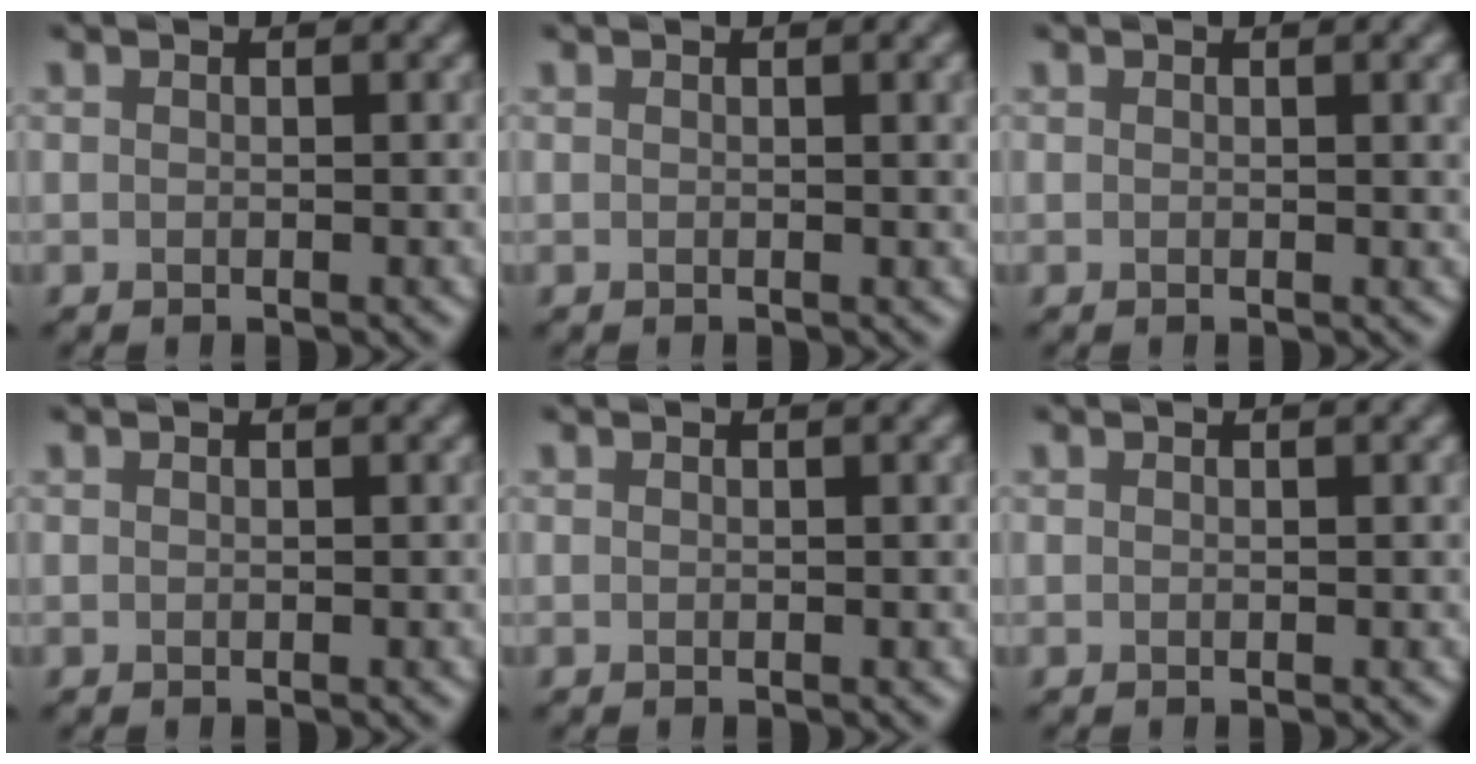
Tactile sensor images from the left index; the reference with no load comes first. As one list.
[{"total": 1.4, "force": [0.3, 0.4, 1.3], "torque": [-0.014, 0.002, 0.003]}, {"total": 1.5, "force": [0.3, 0.4, 1.4], "torque": [-0.014, 0.002, 0.003]}, {"total": 0.0}, {"total": 0.0}, {"total": 0.0}]